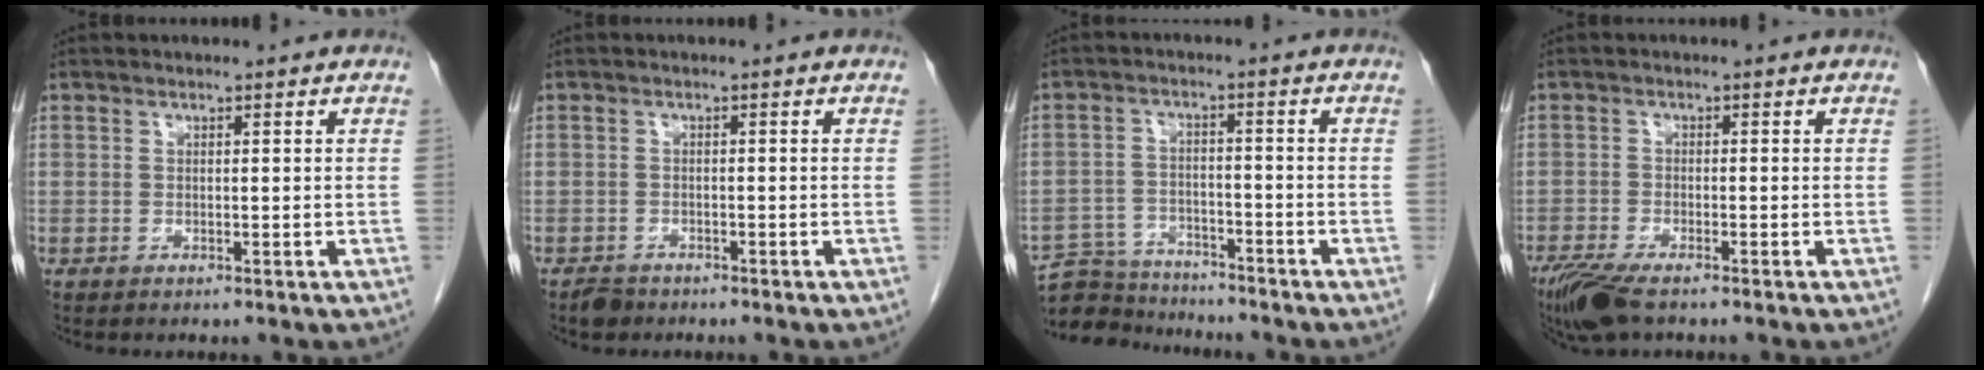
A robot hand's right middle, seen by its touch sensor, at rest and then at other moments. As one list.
[{"total": 2.0, "force": [-1.6, 1.1, 0.5], "torque": [-0.015, 0.001, -0.024]}, {"total": 7.3, "force": [-6.9, 2.3, 0.6], "torque": [-0.010, 0.008, -0.116]}, {"total": 6.4, "force": [-4.8, 1.5, 4.1], "torque": [-0.080, -0.016, -0.086]}]